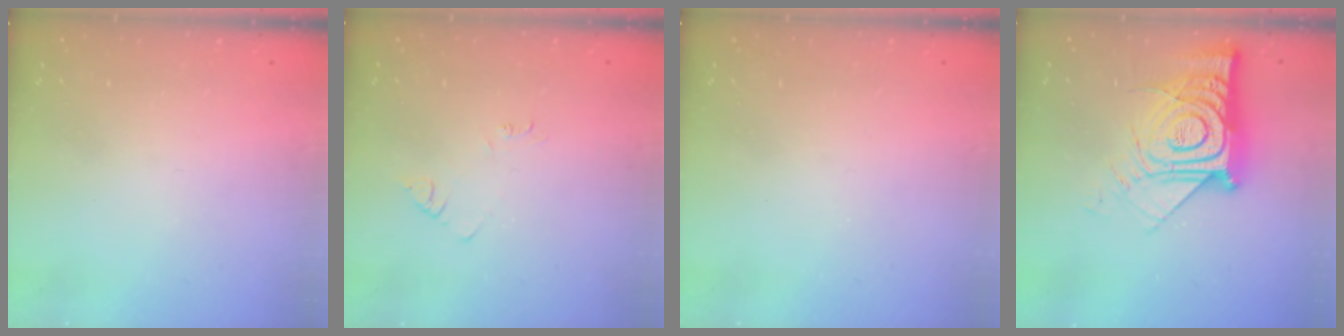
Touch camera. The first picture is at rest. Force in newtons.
{"total": 3.0, "press": 3.0, "slide": 0.4}
{"total": 0.0}
{"total": 17.1, "press": 17.0, "slide": 1.5}